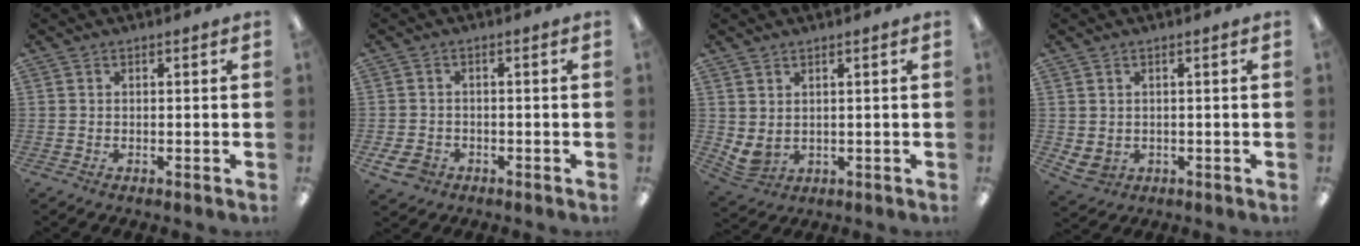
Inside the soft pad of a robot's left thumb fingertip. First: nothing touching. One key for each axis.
{"total": 4.2, "fx": -2.3, "fy": 2.9, "fz": 2.0, "tx": -0.048, "ty": 0.008, "tz": -0.045}
{"total": 3.6, "fx": 1.7, "fy": 2.3, "fz": 2.1, "tx": -0.057, "ty": -0.012, "tz": 0.033}
{"total": 2.6, "fx": 0.9, "fy": 2.2, "fz": 1.0, "tx": -0.029, "ty": -0.006, "tz": 0.016}